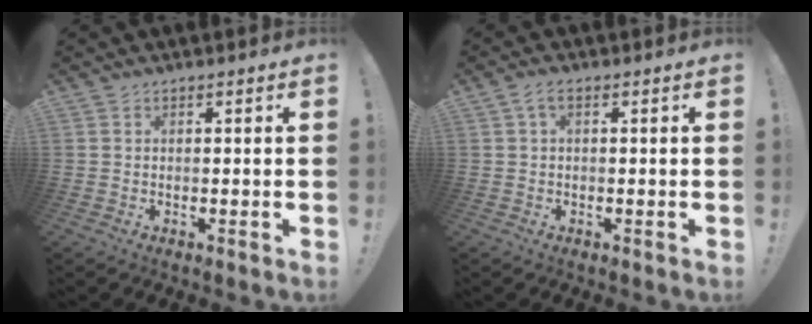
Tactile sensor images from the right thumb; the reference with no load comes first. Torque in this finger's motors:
{"motor_torque": [0.00, -0.02, 0.26, -0.04, 0.00]}